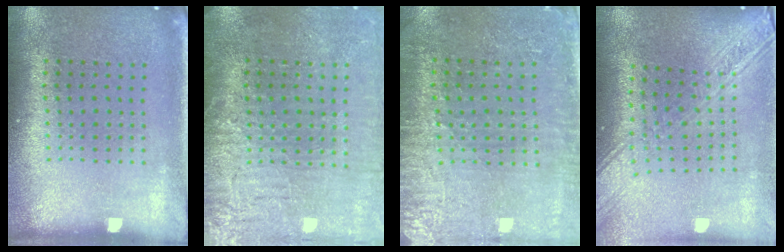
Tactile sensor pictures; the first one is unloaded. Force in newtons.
{"total": 3.8, "press": 3.5, "slide": 1.3}
{"total": 3.3, "press": 3.0, "slide": 1.5}
{"total": 2.7, "press": 2.2, "slide": 1.5}